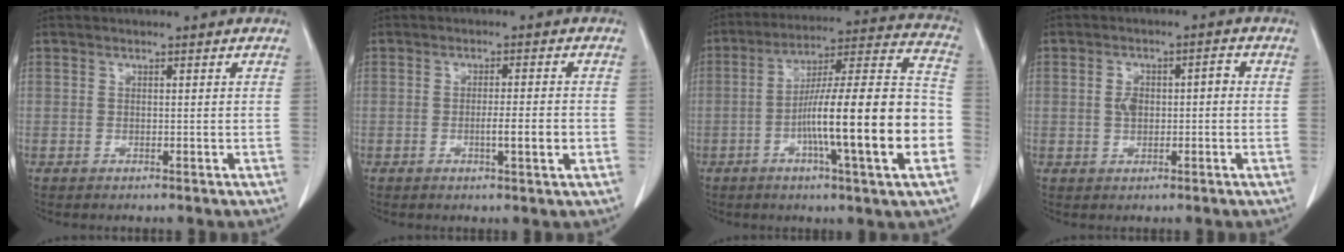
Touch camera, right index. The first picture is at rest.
{"total": 4.1, "force": [-1.1, 0.2, 4.0], "torque": [-0.062, -0.003, -0.016]}
{"total": 21.0, "force": [-5.4, 0.8, 20.2], "torque": [-0.287, 0.012, -0.086]}
{"total": 4.1, "force": [-0.1, 2.3, 3.5], "torque": [-0.065, 0.019, 0.000]}